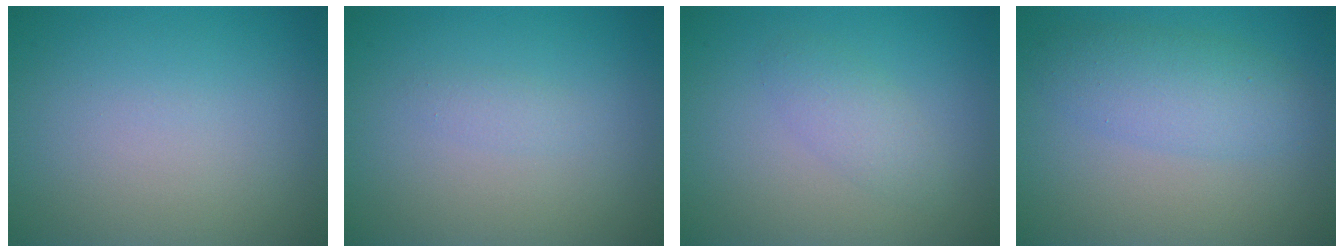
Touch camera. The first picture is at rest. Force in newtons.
{"total": 0.8, "press": 0.8, "slide": 0.1}
{"total": 1.9, "press": 1.9, "slide": 0.2}
{"total": 3.7, "press": 3.7, "slide": 0.1}